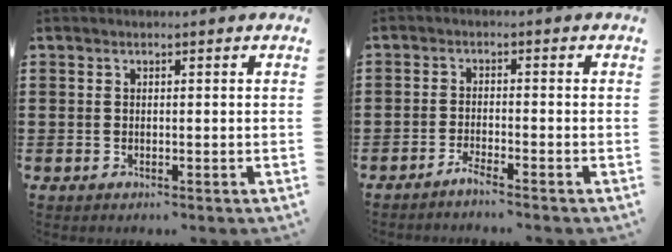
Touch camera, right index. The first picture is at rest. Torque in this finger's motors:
{"motor_torque": [-1.06, 1.09, 0.09, 0.03]}